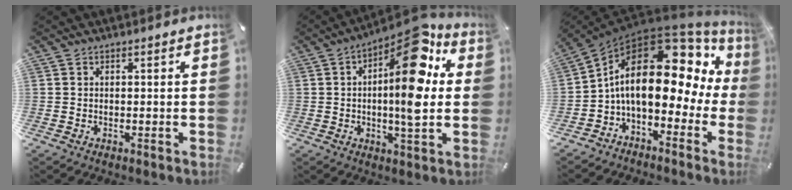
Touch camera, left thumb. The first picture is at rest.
{"total": 18.0, "force": [5.1, 6.0, 16.1], "torque": [-0.226, -0.039, 0.074]}
{"total": 18.4, "force": [2.7, 10.2, 15.1], "torque": [-0.267, -0.031, 0.036]}